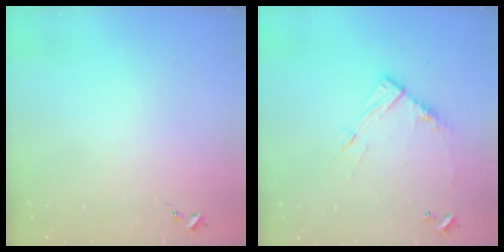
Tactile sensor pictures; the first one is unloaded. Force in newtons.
{"total": 11.5, "press": 11.5, "slide": 0.8}